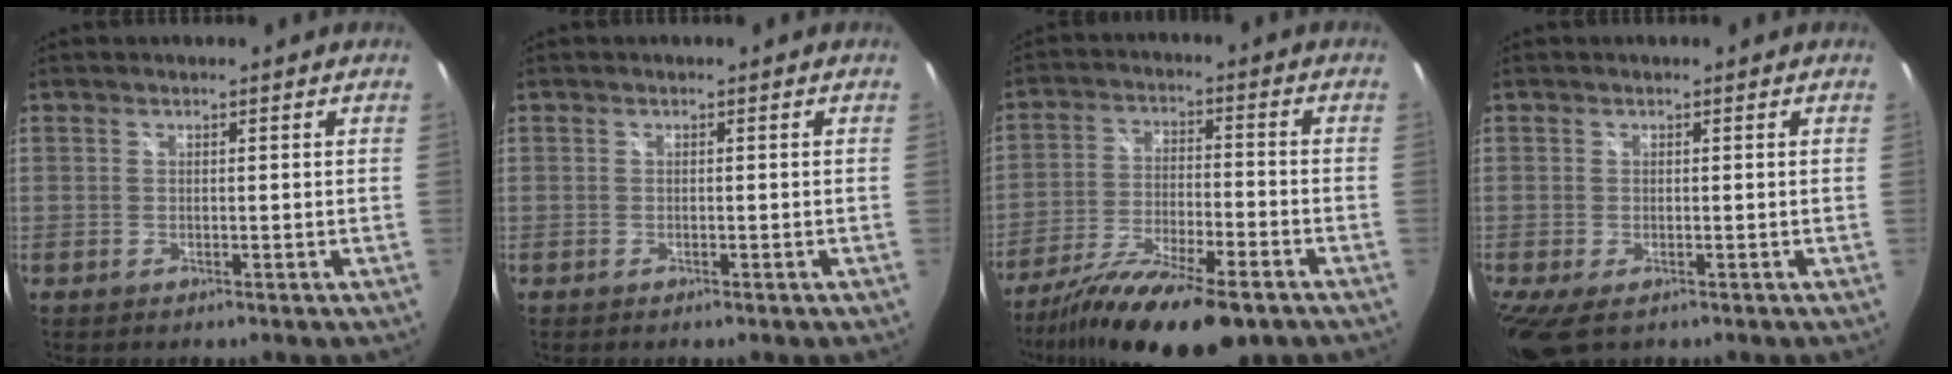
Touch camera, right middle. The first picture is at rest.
{"total": 0.8, "force": [-0.7, 0.2, 0.5], "torque": [-0.008, -0.002, -0.011]}
{"total": 18.0, "force": [-13.4, 4.2, 11.3], "torque": [-0.217, -0.045, -0.227]}
{"total": 5.2, "force": [-2.9, 2.2, 3.7], "torque": [-0.073, -0.026, -0.044]}